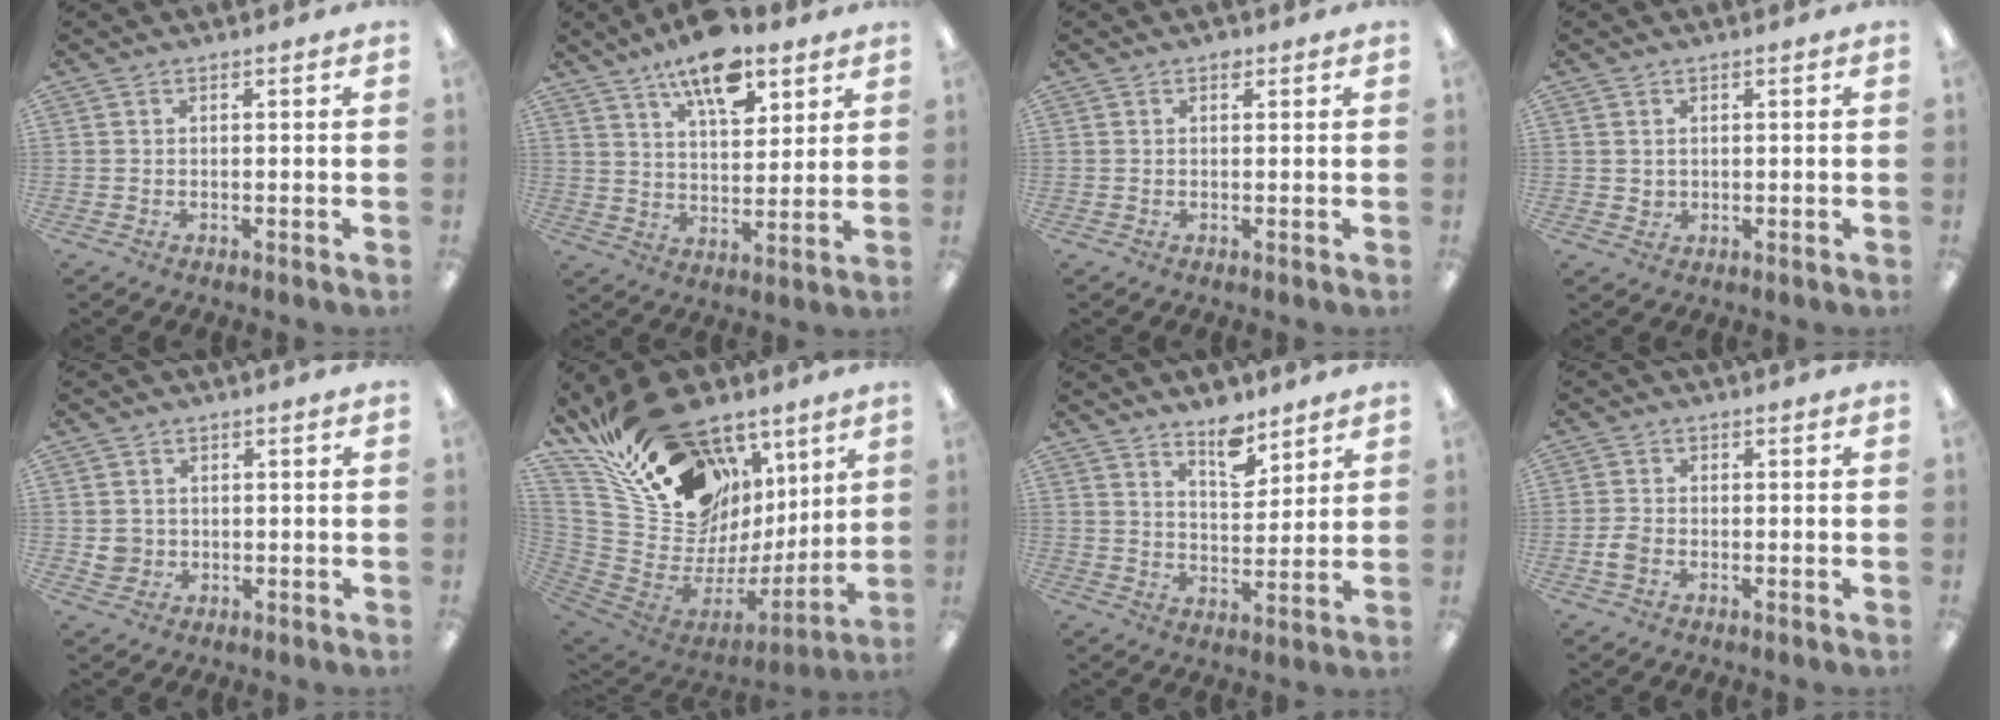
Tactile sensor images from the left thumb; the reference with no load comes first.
{"total": 13.3, "force": [8.9, 5.9, 7.9], "torque": [-0.116, -0.042, 0.152]}
{"total": 1.1, "force": [0.6, 0.7, 0.5], "torque": [-0.003, -0.001, 0.009]}
{"total": 1.7, "force": [0.8, 1.5, 0.0], "torque": [-0.002, 0.002, 0.015]}
{"total": 3.8, "force": [0.1, 3.7, 0.6], "torque": [-0.008, 0.006, 0.003]}
{"total": 26.7, "force": [17.8, 15.0, 13.0], "torque": [-0.240, -0.119, 0.349]}
{"total": 8.3, "force": [6.6, 3.5, 3.6], "torque": [-0.034, -0.048, 0.113]}
{"total": 3.0, "force": [-1.1, 2.2, 1.7], "torque": [-0.035, 0.004, -0.022]}